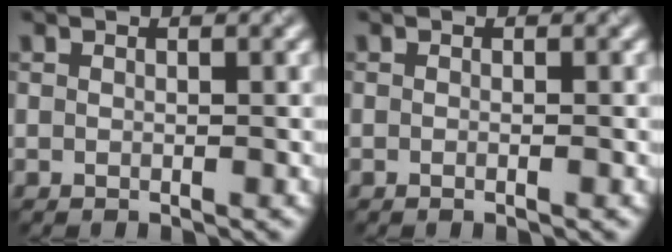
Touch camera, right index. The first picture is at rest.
{"total": 0.8, "force": [-0.2, 0.2, 0.7], "torque": [-0.007, -0.006, -0.006]}